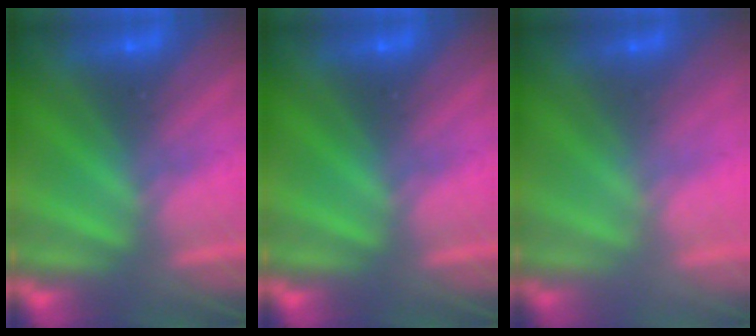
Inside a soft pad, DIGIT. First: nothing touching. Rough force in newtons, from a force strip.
{"total": 0.0}
{"total": 2.3}